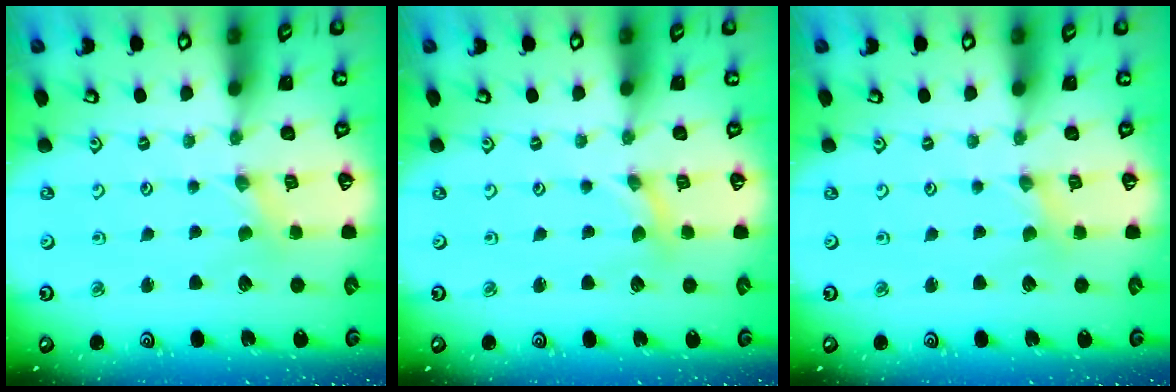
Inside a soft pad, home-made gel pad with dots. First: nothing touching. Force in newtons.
{"total": 0.0}
{"total": 0.0}